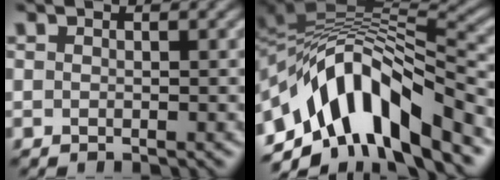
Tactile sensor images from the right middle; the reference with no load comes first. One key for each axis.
{"total": 11.8, "fx": -5.7, "fy": 5.6, "fz": 8.8, "tx": -0.138, "ty": 0.009, "tz": -0.101}